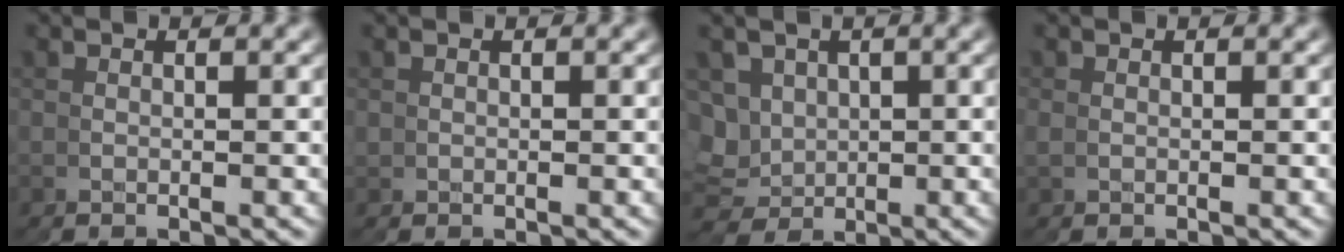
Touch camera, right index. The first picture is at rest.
{"total": 1.1, "force": [0.0, 1.0, -0.5], "torque": [0.009, -0.007, 0.004]}
{"total": 7.0, "force": [-0.6, 6.9, 1.3], "torque": [-0.054, -0.054, 0.012]}
{"total": 0.8, "force": [0.0, 0.6, -0.5], "torque": [0.008, -0.004, 0.000]}